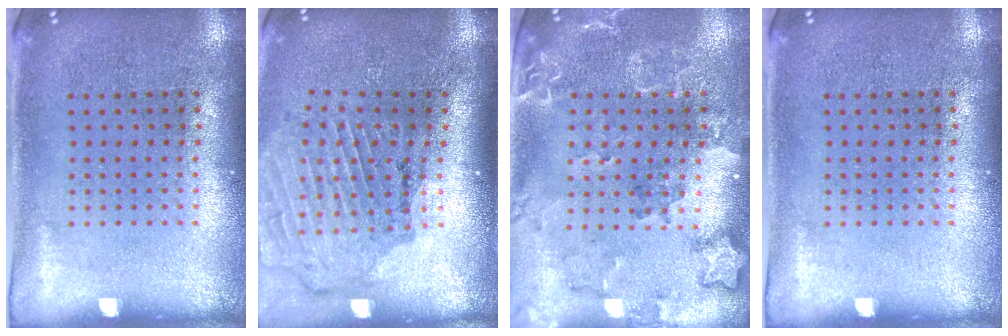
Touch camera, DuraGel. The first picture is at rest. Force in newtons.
{"total": 1.9, "press": 1.8, "slide": 0.3}
{"total": 2.0, "press": 1.9, "slide": 0.7}
{"total": 0.0}